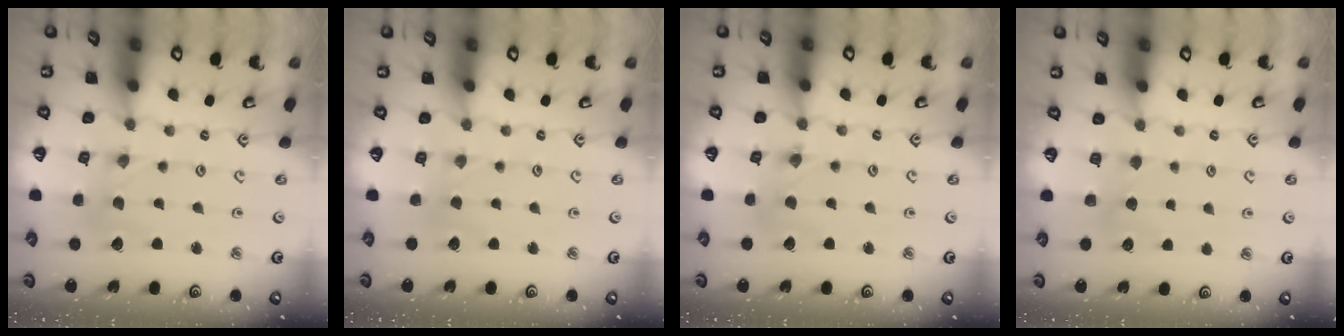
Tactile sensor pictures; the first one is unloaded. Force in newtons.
{"total": 1.4, "press": 1.4, "slide": 0.4}
{"total": 2.1, "press": 2.1, "slide": 0.3}
{"total": 3.1, "press": 3.0, "slide": 0.6}